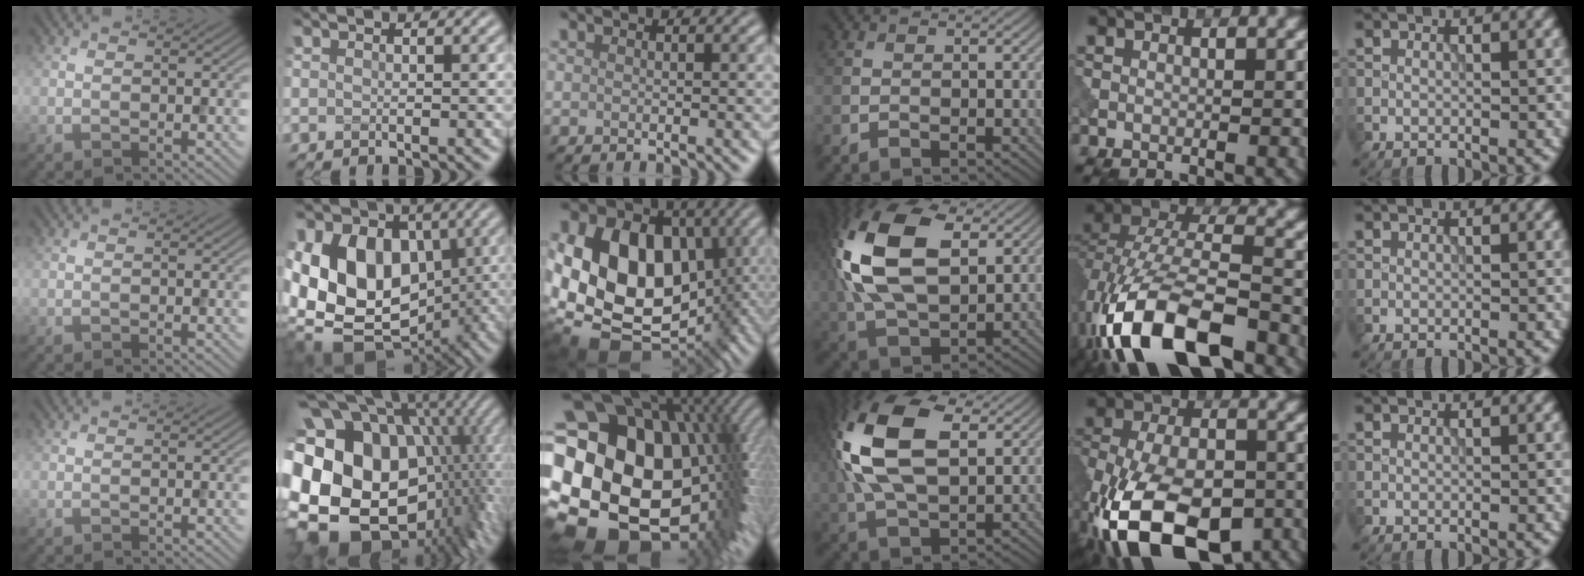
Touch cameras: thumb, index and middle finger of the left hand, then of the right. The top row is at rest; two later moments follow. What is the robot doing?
{"motion": "insert", "object": "peg toy"}